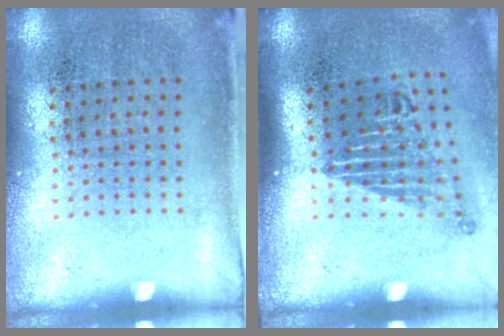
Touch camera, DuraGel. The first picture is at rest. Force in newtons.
{"total": 1.7, "press": 1.2, "slide": 1.3}